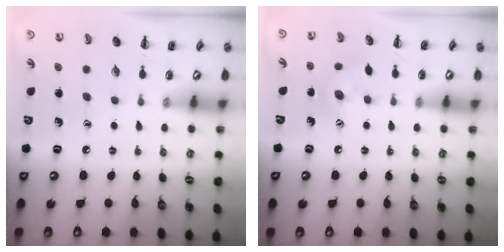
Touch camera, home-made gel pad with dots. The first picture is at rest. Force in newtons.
{"total": 8.3, "press": 8.2, "slide": 1.2}